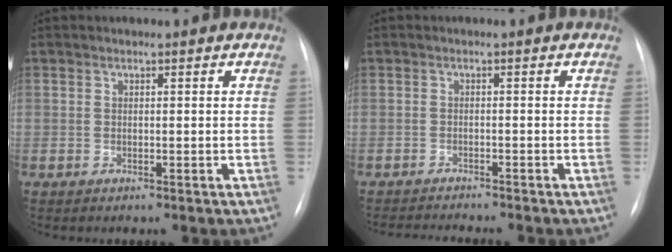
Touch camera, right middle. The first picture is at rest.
{"total": 6.9, "force": [-6.4, -0.1, 2.4], "torque": [-0.032, -0.015, -0.094]}